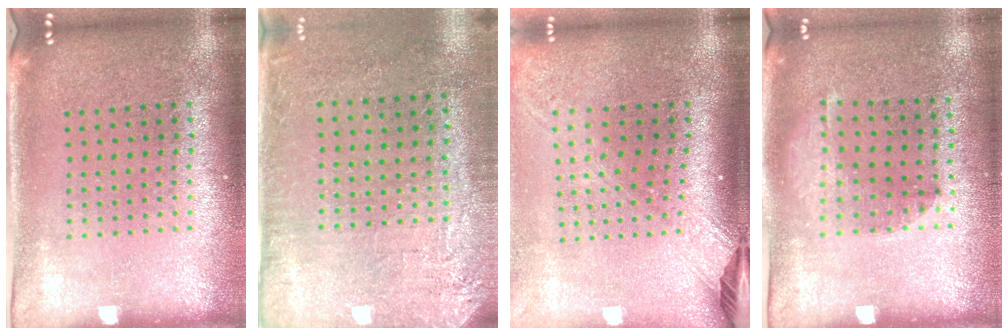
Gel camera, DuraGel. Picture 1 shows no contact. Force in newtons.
{"total": 2.7, "press": 2.3, "slide": 1.3}
{"total": 2.4, "press": 1.7, "slide": 1.6}
{"total": 1.0, "press": 1.0, "slide": 0.3}